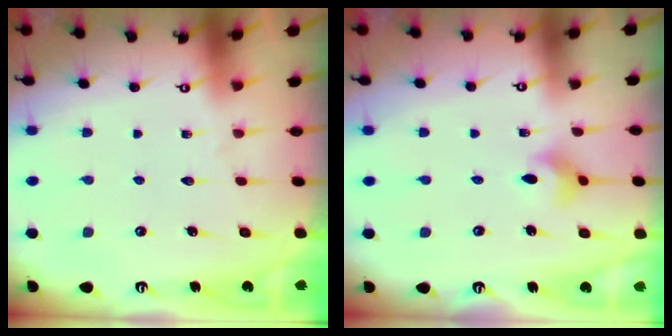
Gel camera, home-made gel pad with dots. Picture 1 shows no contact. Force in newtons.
{"total": 4.6, "press": 4.5, "slide": 0.9}